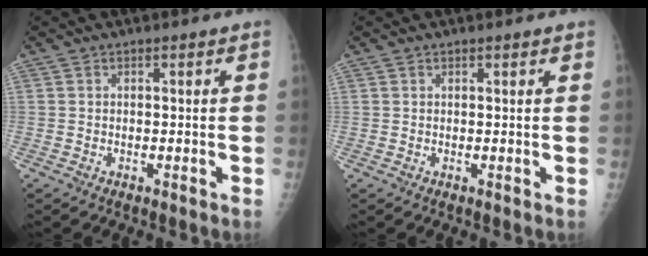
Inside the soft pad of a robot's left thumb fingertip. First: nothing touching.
{"total": 0.6, "force": [0.5, -0.1, 0.3], "torque": [-0.012, -0.004, 0.012]}